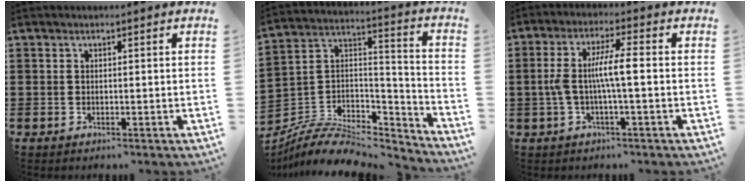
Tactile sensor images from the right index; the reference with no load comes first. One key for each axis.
{"total": 7.5, "fx": -5.7, "fy": 3.6, "fz": 3.4, "tx": -0.072, "ty": 0.010, "tz": -0.110}
{"total": 6.4, "fx": -0.5, "fy": 0.9, "fz": 6.4, "tx": -0.136, "ty": -0.007, "tz": -0.019}